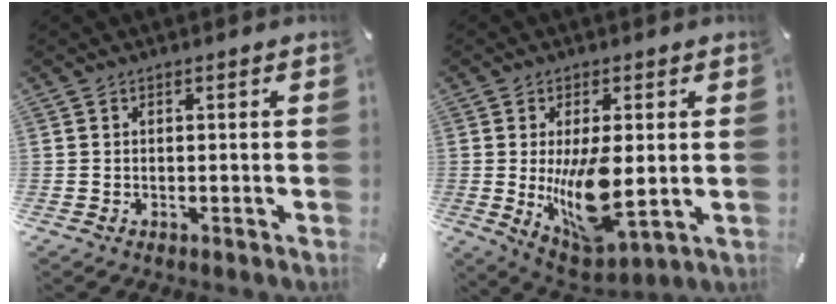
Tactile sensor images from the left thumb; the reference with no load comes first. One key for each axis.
{"total": 14.8, "fx": 0.3, "fy": 6.7, "fz": 13.3, "tx": -0.235, "ty": -0.036, "tz": 0.008}